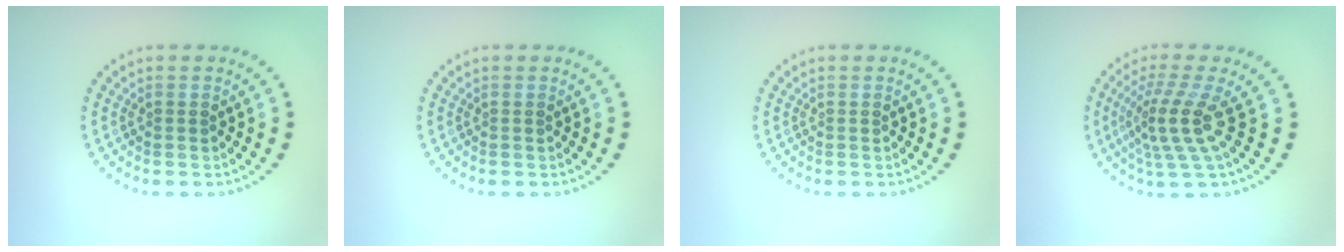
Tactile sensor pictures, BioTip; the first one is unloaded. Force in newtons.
{"total": 0.0}
{"total": 0.0}
{"total": 4.0, "press": 2.8, "slide": 2.8}